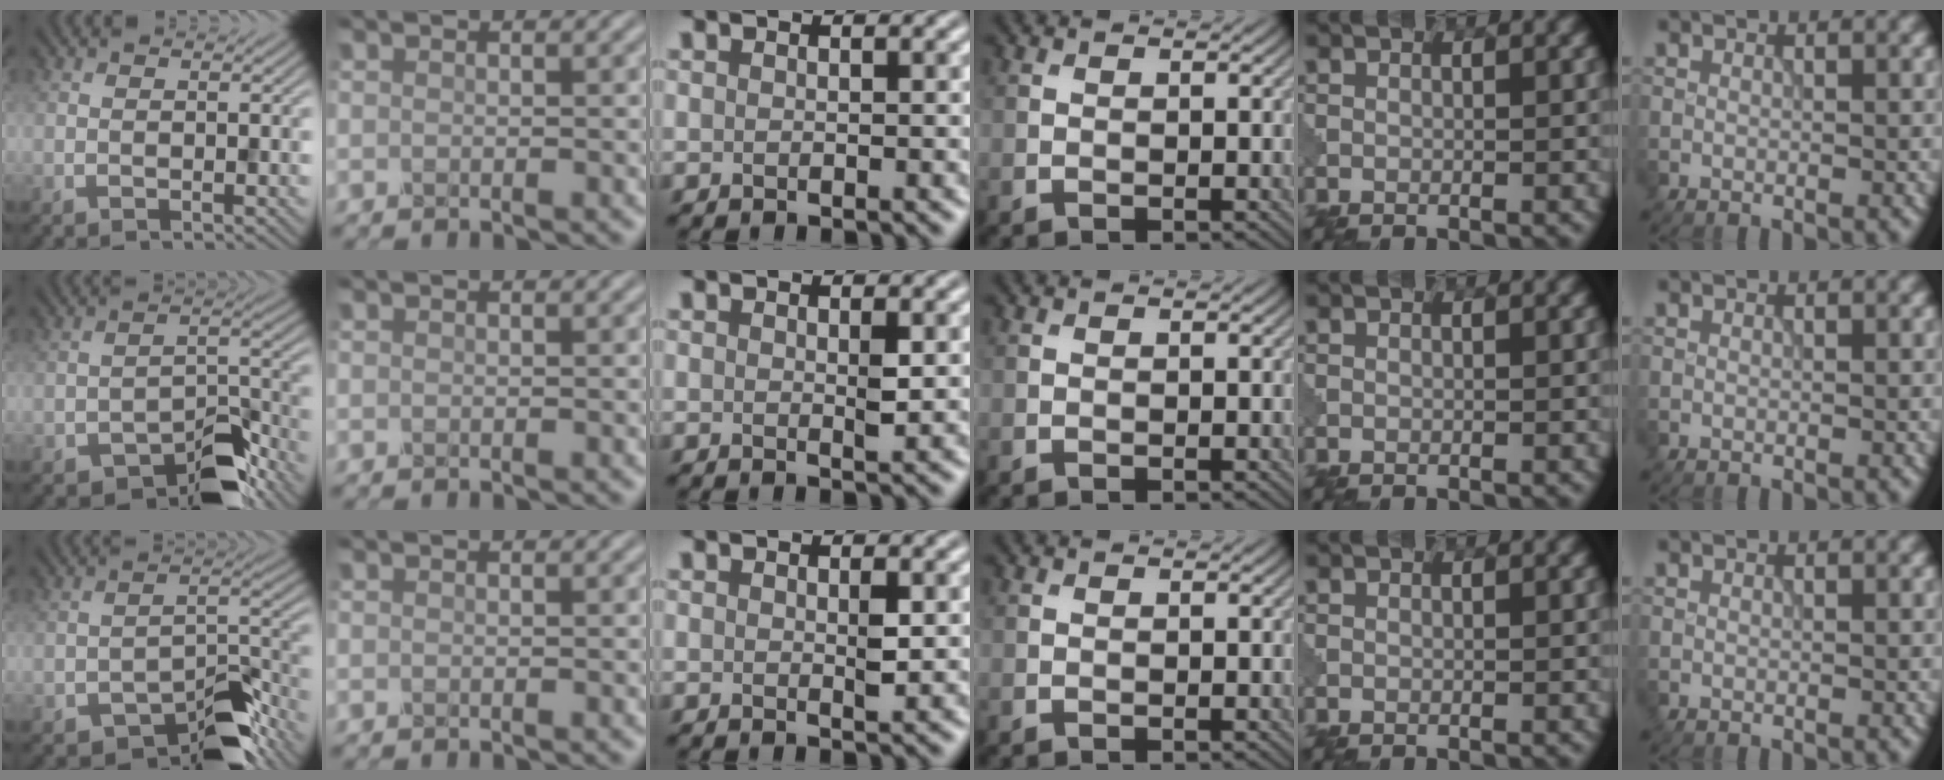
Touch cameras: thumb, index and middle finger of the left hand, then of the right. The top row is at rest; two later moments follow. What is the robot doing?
{"motion": "disassemble", "object": "pitcher"}